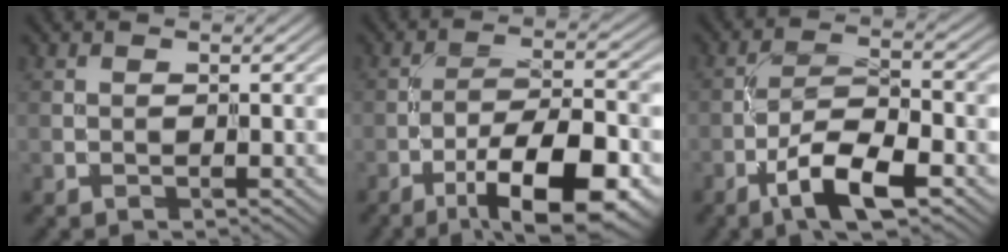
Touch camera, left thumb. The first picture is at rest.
{"total": 12.6, "force": [-7.0, 3.7, 9.8], "torque": [-0.156, 0.003, -0.110]}
{"total": 7.9, "force": [-4.5, 2.2, 6.1], "torque": [-0.110, 0.011, -0.089]}